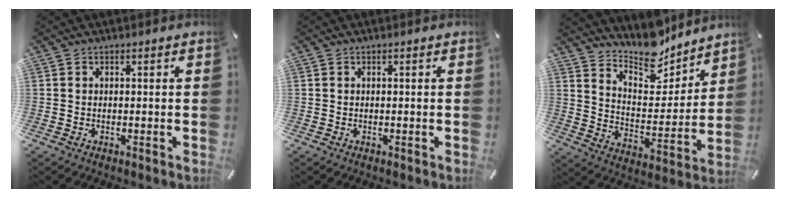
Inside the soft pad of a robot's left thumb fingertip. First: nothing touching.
{"total": 0.0}
{"total": 12.8, "force": [11.9, 4.2, 2.3], "torque": [-0.044, -0.116, 0.216]}